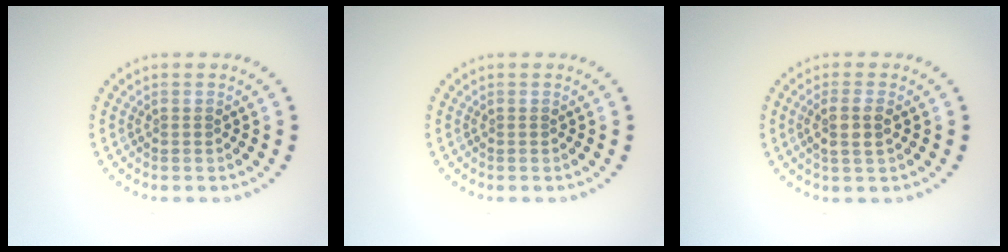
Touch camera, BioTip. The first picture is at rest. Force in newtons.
{"total": 0.0}
{"total": 2.1, "press": 1.9, "slide": 1.0}